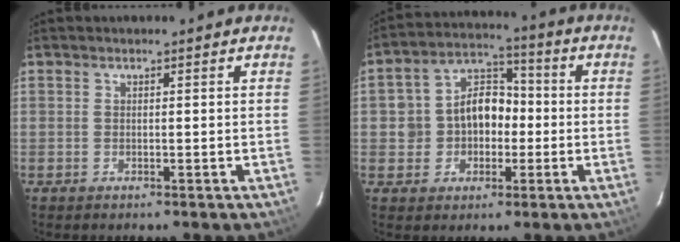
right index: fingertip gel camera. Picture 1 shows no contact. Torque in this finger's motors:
{"motor_torque": [0.26, -0.07, 0.27, 0.10]}